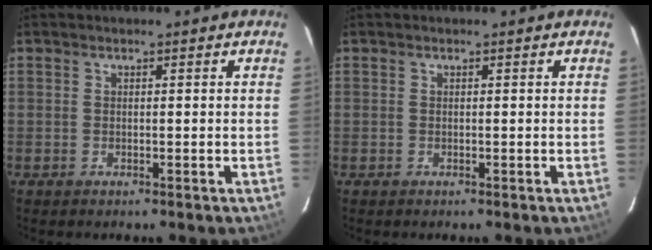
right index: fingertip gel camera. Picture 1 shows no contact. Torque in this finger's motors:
{"motor_torque": [0.00, 0.00, 0.01, 0.00]}